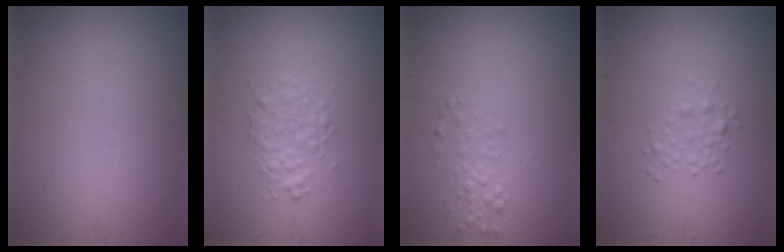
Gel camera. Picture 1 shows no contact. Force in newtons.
{"total": 2.0, "press": 2.0, "slide": 0.0}
{"total": 1.2, "press": 1.2, "slide": 0.1}
{"total": 1.3, "press": 1.3, "slide": 0.0}